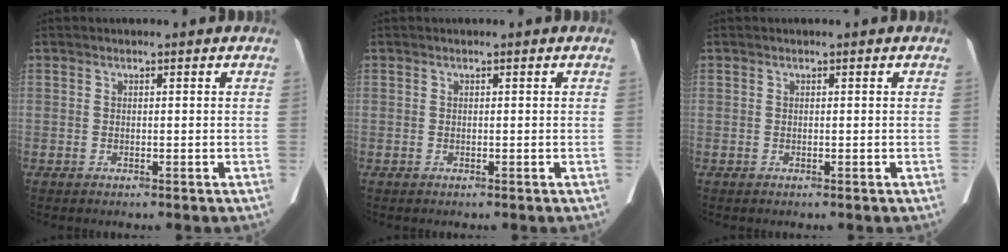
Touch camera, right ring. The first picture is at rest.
{"total": 0.0}
{"total": 0.0}